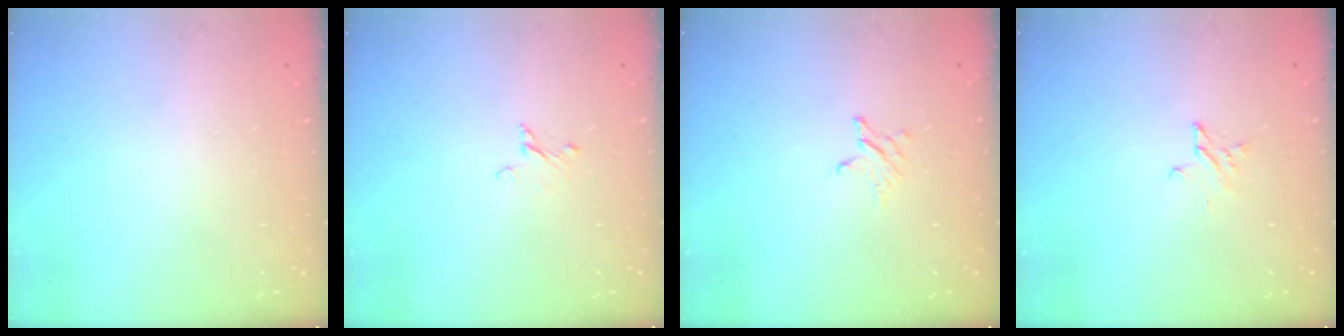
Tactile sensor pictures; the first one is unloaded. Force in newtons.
{"total": 2.2, "press": 2.2, "slide": 0.1}
{"total": 2.5, "press": 2.5, "slide": 0.3}
{"total": 2.2, "press": 2.2, "slide": 0.2}